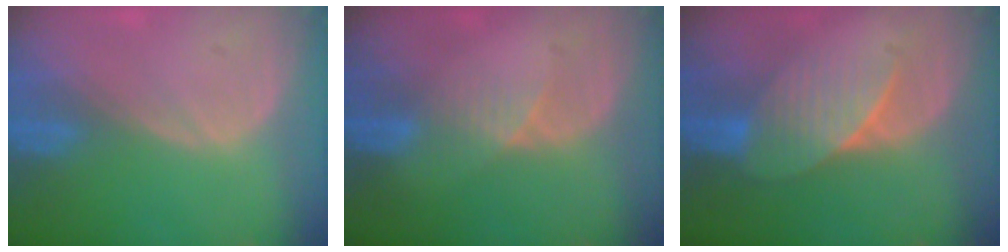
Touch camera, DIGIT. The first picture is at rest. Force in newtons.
{"total": 3.0, "press": 2.6, "slide": 1.5}
{"total": 7.4, "press": 6.9, "slide": 2.6}